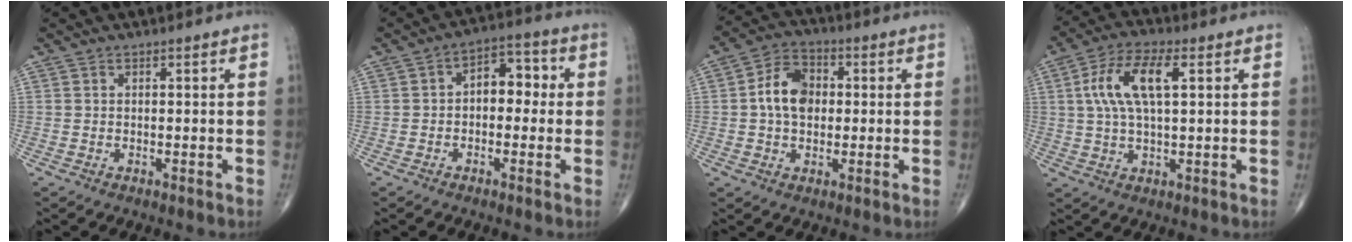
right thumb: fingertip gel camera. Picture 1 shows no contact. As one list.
[{"total": 7.0, "force": [0.1, 4.5, 5.3], "torque": [-0.045, 0.028, -0.012]}, {"total": 8.9, "force": [0.5, 6.3, 6.3], "torque": [-0.094, 0.018, 0.001]}, {"total": 10.9, "force": [2.7, 4.4, 9.7], "torque": [-0.199, 0.014, 0.049]}]